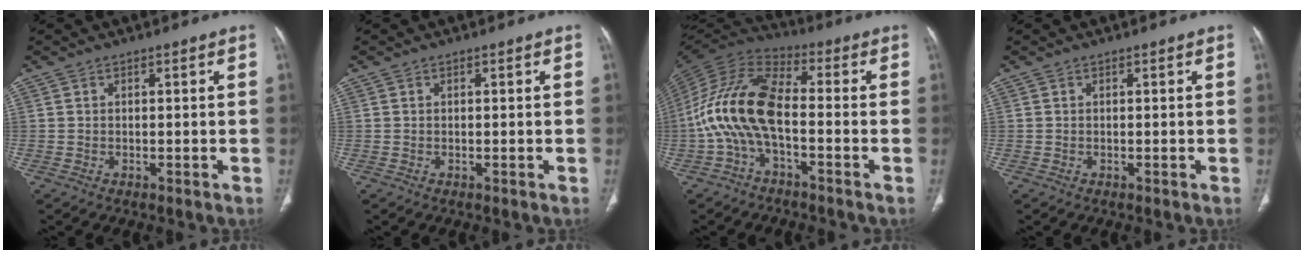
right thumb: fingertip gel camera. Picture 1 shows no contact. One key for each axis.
{"total": 0.0}
{"total": 14.3, "fx": -2.9, "fy": 6.6, "fz": 12.3, "tx": -0.255, "ty": 0.046, "tz": -0.067}
{"total": 0.0}